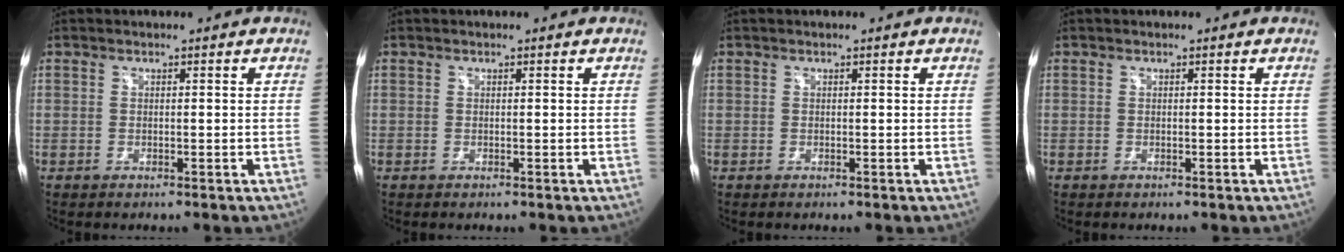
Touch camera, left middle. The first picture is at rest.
{"total": 0.0}
{"total": 0.0}
{"total": 0.0}